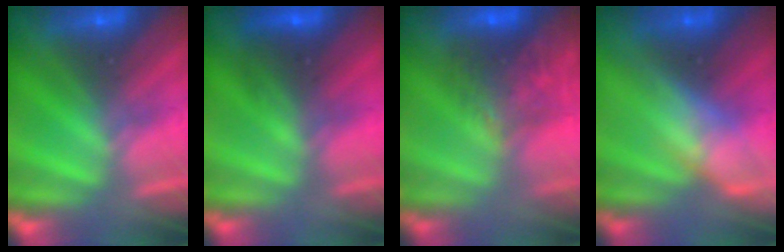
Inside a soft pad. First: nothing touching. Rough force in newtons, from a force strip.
{"total": 2.7}
{"total": 7.7}
{"total": 2.8}